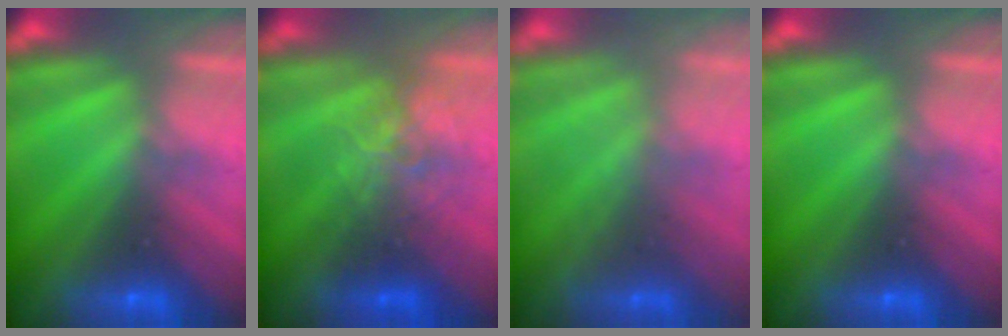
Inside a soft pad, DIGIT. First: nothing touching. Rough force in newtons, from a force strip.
{"total": 2.5}
{"total": 2.2}
{"total": 0.0}